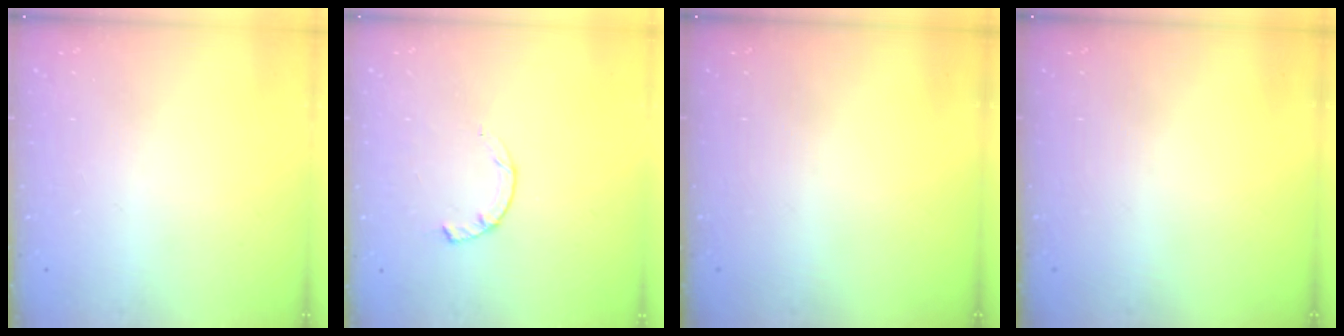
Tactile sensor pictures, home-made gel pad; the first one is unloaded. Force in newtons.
{"total": 2.3, "press": 2.3, "slide": 0.4}
{"total": 0.0}
{"total": 0.0}